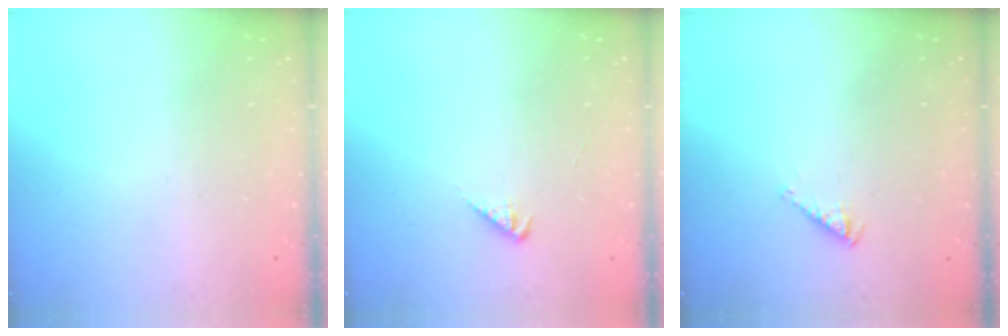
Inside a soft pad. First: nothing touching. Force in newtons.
{"total": 2.4, "press": 2.3, "slide": 0.5}
{"total": 2.8, "press": 2.7, "slide": 0.5}